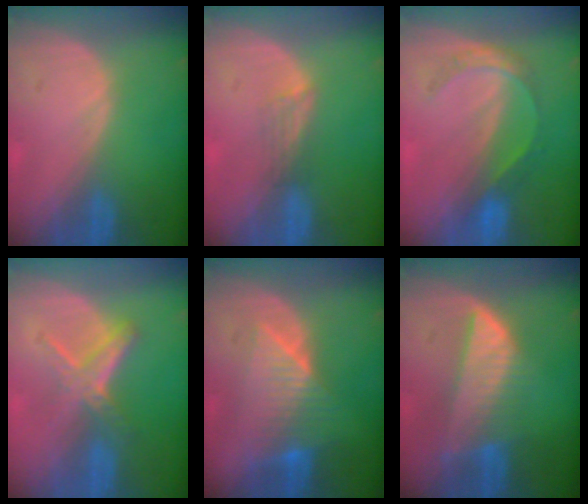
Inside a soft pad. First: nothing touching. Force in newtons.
{"total": 2.0, "press": 1.6, "slide": 1.3}
{"total": 4.5, "press": 4.4, "slide": 0.7}
{"total": 5.2, "press": 5.2, "slide": 0.7}
{"total": 7.8, "press": 7.4, "slide": 2.6}
{"total": 7.5, "press": 6.8, "slide": 3.2}